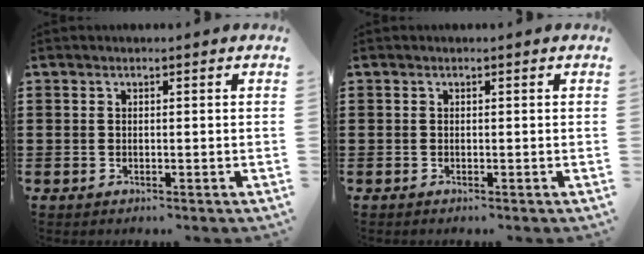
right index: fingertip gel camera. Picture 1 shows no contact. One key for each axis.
{"total": 0.0}